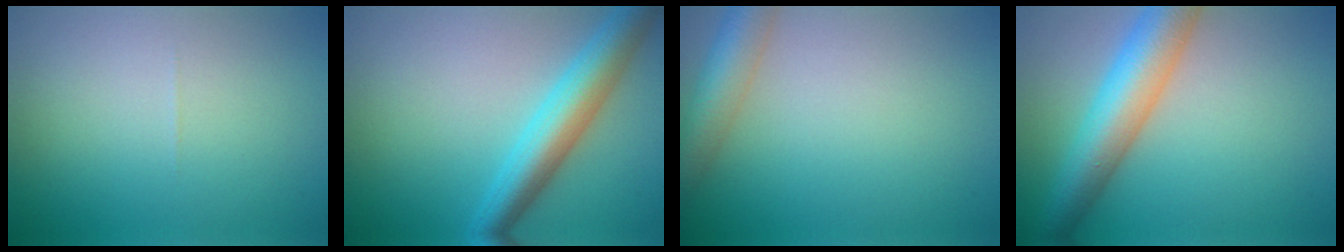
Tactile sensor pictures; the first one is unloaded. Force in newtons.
{"total": 5.9, "press": 5.9, "slide": 0.2}
{"total": 4.9, "press": 4.9, "slide": 0.2}
{"total": 7.7, "press": 7.7, "slide": 0.2}